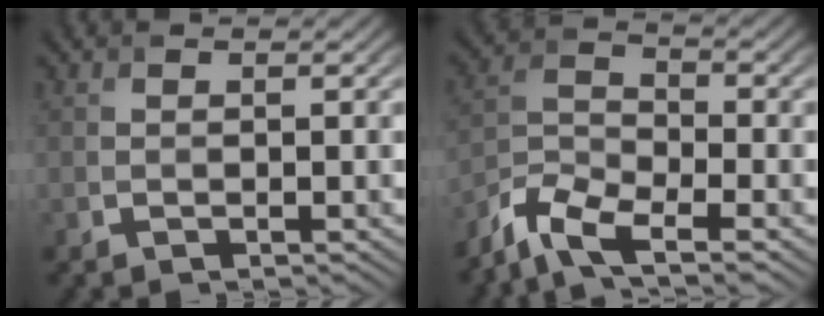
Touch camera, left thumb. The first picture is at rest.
{"total": 7.4, "force": [-5.5, 2.1, 4.4], "torque": [-0.097, -0.008, -0.124]}